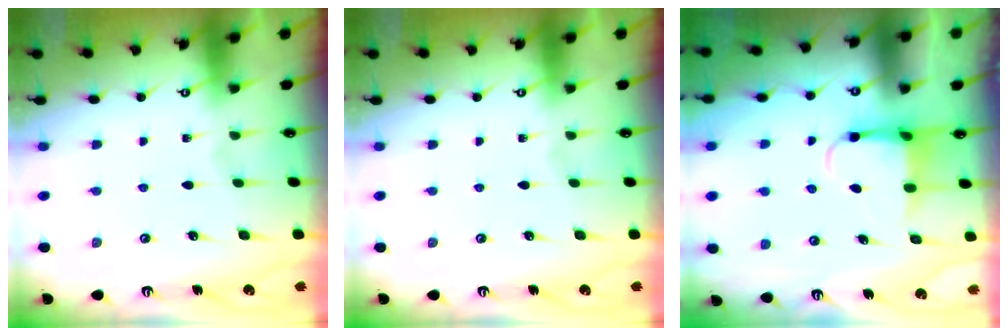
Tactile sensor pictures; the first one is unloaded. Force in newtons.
{"total": 0.0}
{"total": 3.9, "press": 3.9, "slide": 0.4}